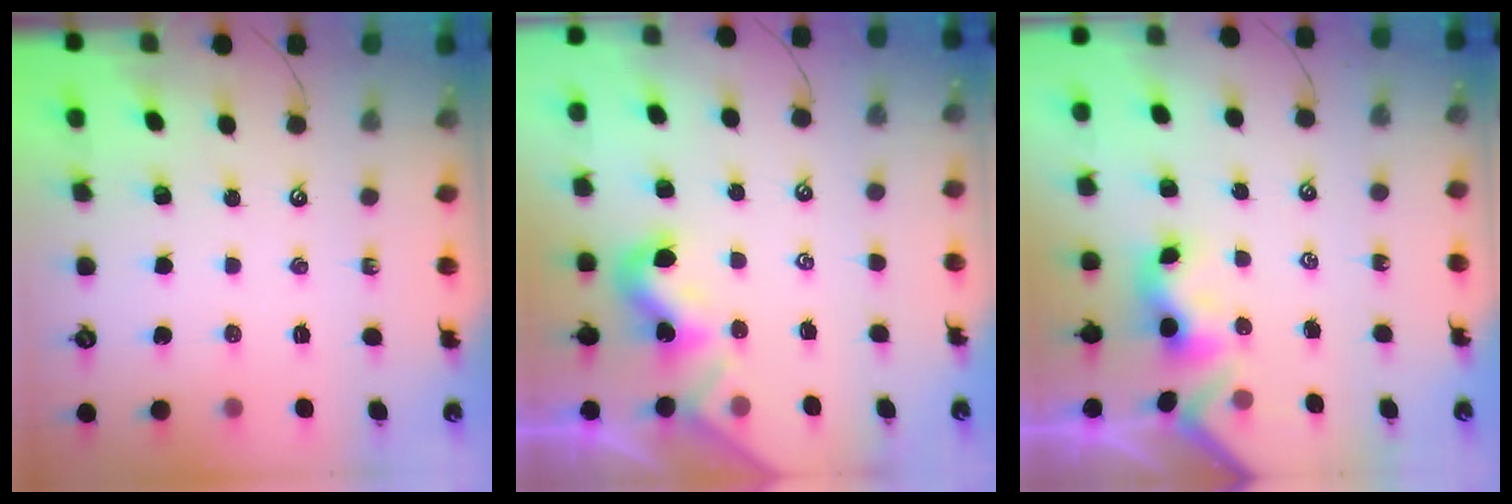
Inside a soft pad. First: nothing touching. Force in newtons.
{"total": 2.0, "press": 2.0, "slide": 0.4}
{"total": 3.4, "press": 3.4, "slide": 0.3}